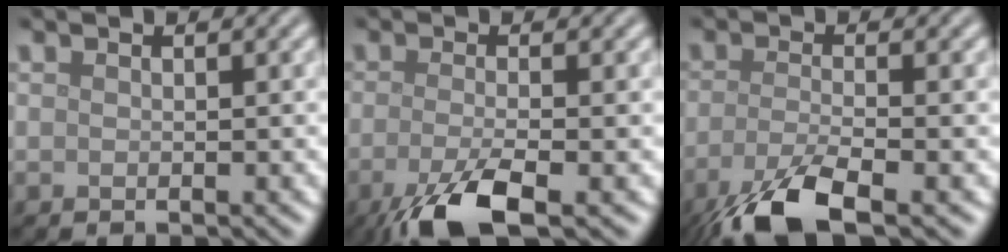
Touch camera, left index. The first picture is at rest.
{"total": 5.7, "force": [-2.9, 1.5, 4.7], "torque": [-0.085, -0.007, -0.063]}
{"total": 6.8, "force": [-4.0, 2.0, 5.1], "torque": [-0.097, -0.012, -0.085]}